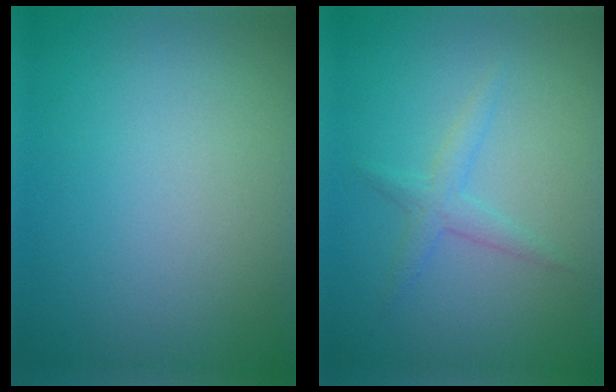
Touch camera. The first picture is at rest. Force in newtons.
{"total": 1.8, "press": 1.8, "slide": 0.1}